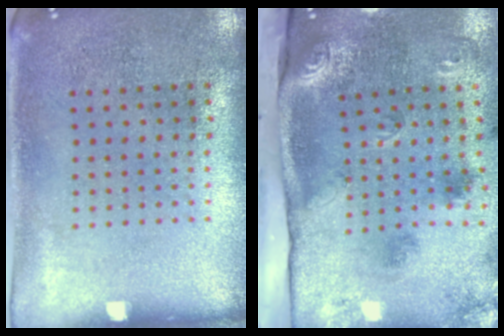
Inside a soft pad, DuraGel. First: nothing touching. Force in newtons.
{"total": 3.4, "press": 2.1, "slide": 2.6}